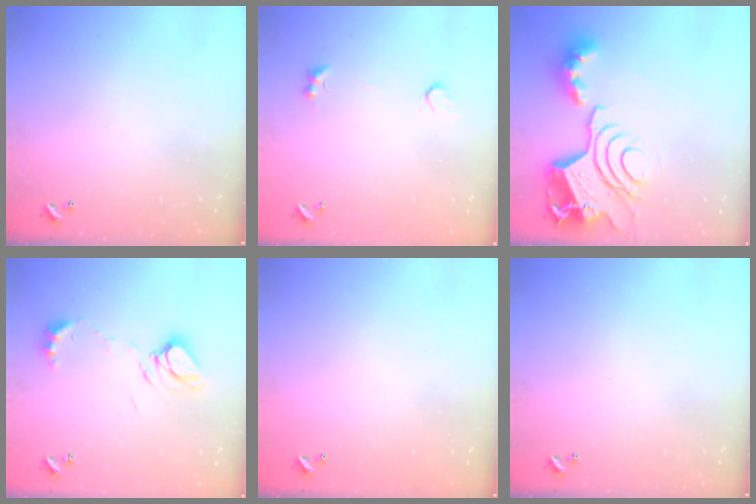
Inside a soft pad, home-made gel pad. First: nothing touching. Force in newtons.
{"total": 1.4, "press": 1.1, "slide": 0.9}
{"total": 14.6, "press": 14.5, "slide": 1.8}
{"total": 8.4, "press": 8.4, "slide": 1.0}
{"total": 2.8, "press": 2.8, "slide": 0.1}
{"total": 0.0}